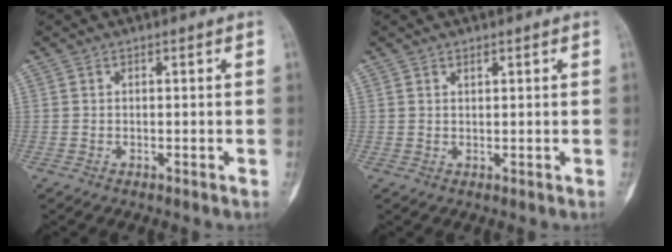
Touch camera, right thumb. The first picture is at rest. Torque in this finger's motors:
{"motor_torque": [-0.09, -0.04, -0.16, 0.16, 0.02]}